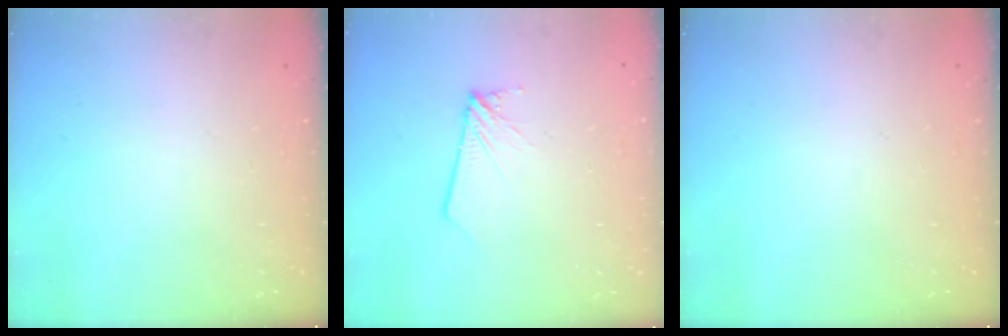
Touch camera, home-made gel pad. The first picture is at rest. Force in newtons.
{"total": 2.1, "press": 2.1, "slide": 0.2}
{"total": 0.0}